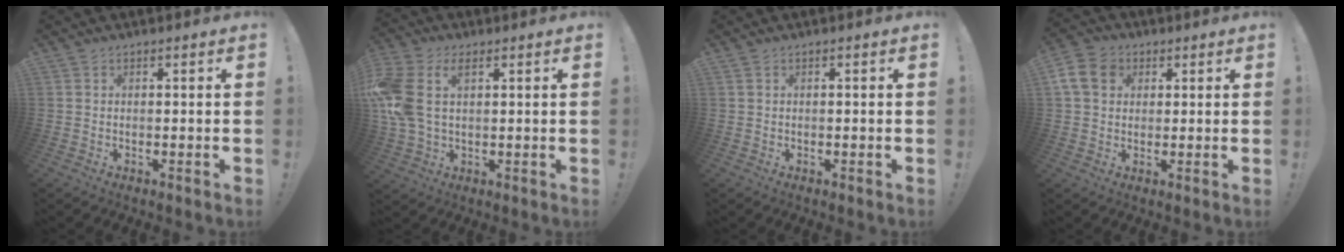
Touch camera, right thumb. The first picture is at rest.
{"total": 12.0, "force": [3.5, 7.5, 8.7], "torque": [-0.197, -0.005, 0.065]}
{"total": 0.0}
{"total": 9.7, "force": [3.0, 7.7, 5.1], "torque": [-0.105, 0.003, 0.063]}